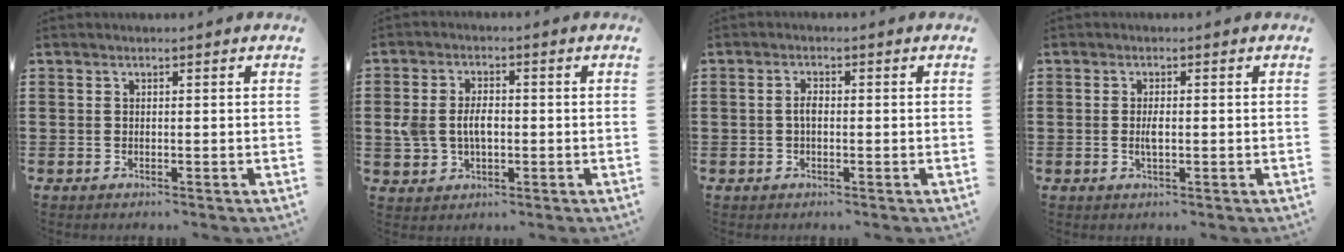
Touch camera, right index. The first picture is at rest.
{"total": 5.1, "force": [-0.2, 3.4, 3.8], "torque": [-0.082, 0.001, -0.010]}
{"total": 2.0, "force": [-0.2, 0.8, 1.8], "torque": [-0.035, 0.001, -0.005]}
{"total": 2.2, "force": [-0.2, 0.7, 2.1], "torque": [-0.046, -0.004, -0.006]}